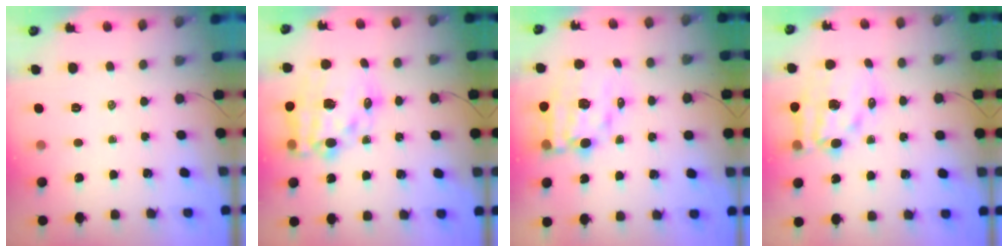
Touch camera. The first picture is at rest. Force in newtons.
{"total": 19.2, "press": 18.8, "slide": 4.0}
{"total": 13.1, "press": 12.6, "slide": 3.4}
{"total": 15.7, "press": 15.3, "slide": 3.8}